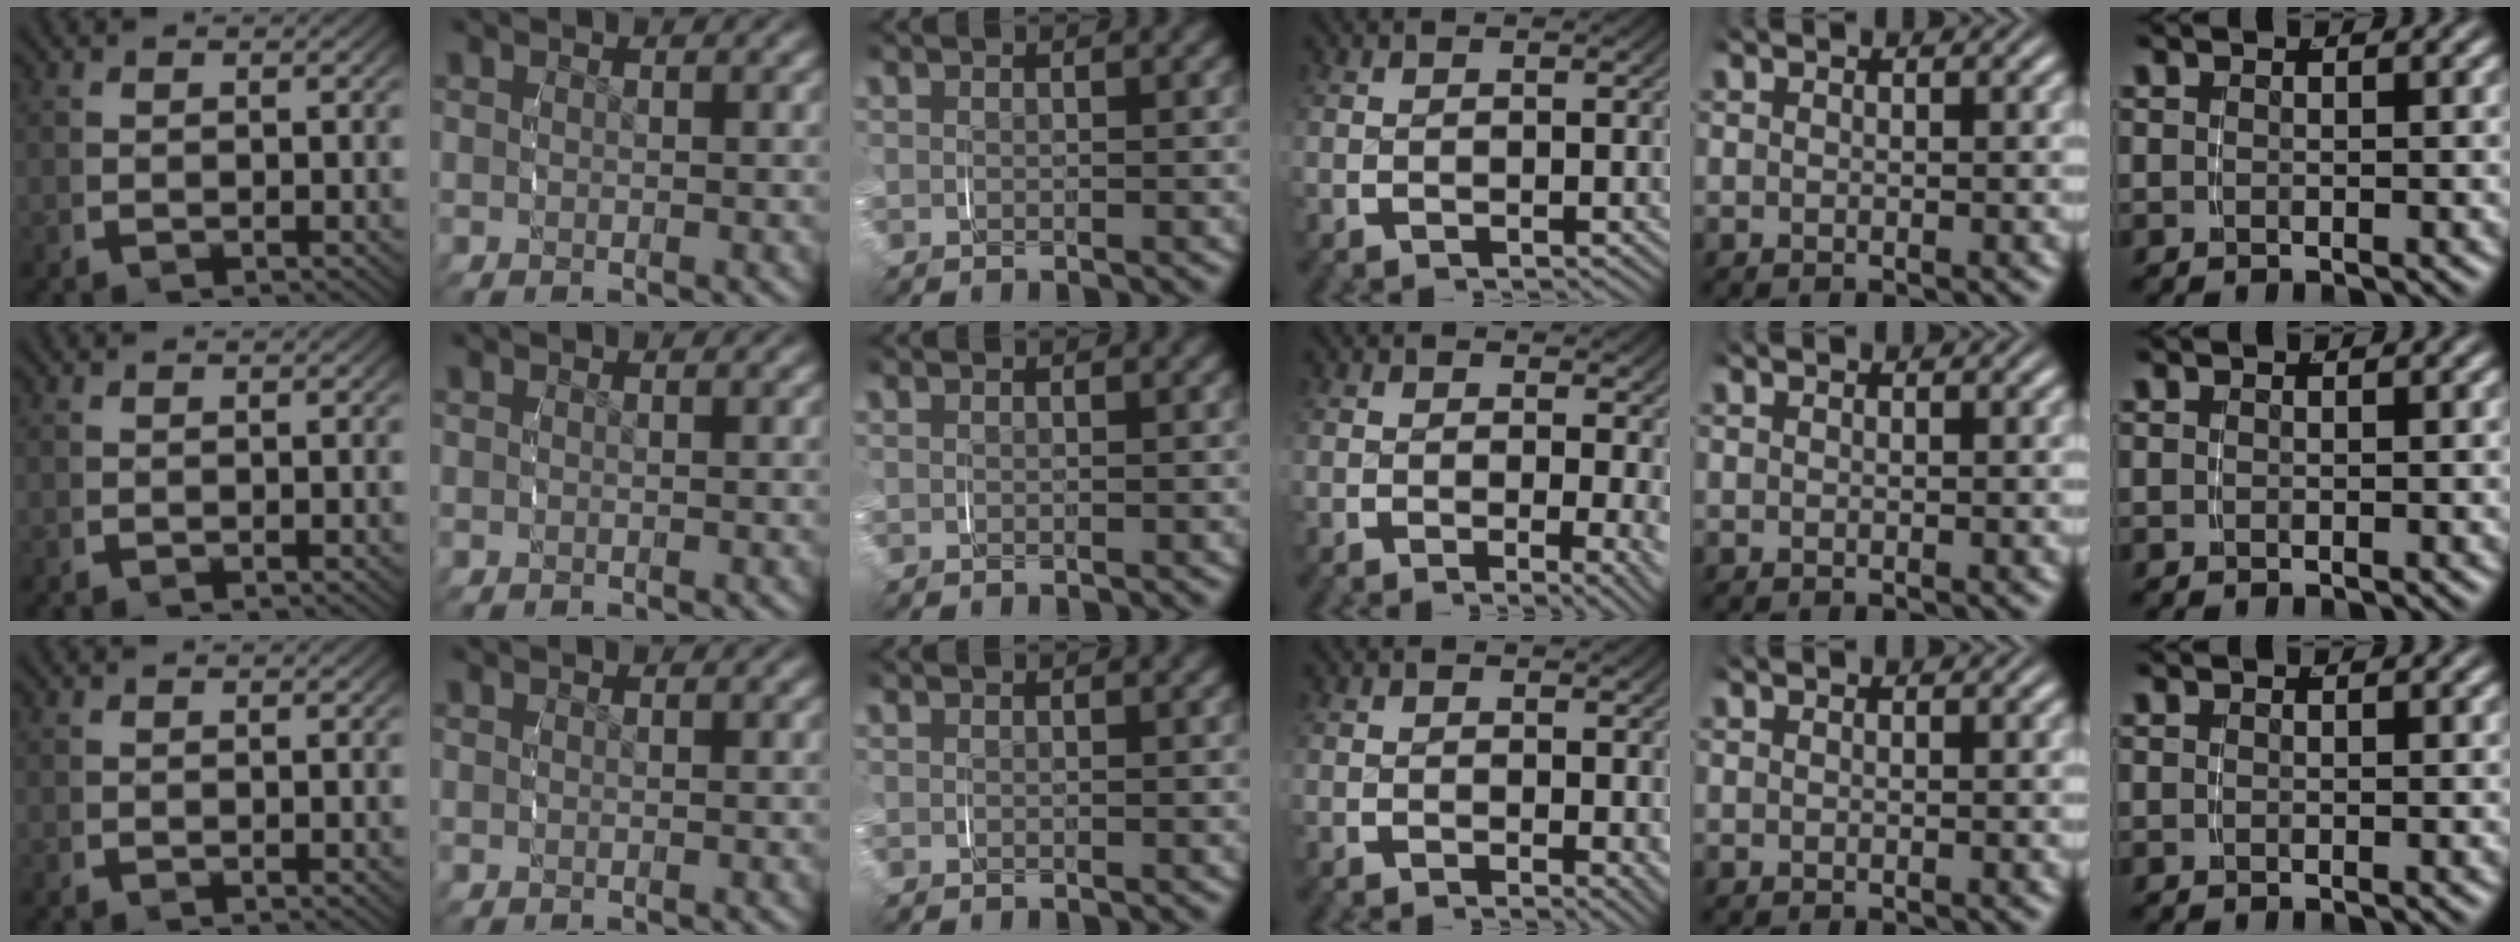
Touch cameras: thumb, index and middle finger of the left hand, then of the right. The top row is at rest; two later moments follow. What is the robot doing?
{"motion": "grasp_and_lifting", "object": "jewelry box"}